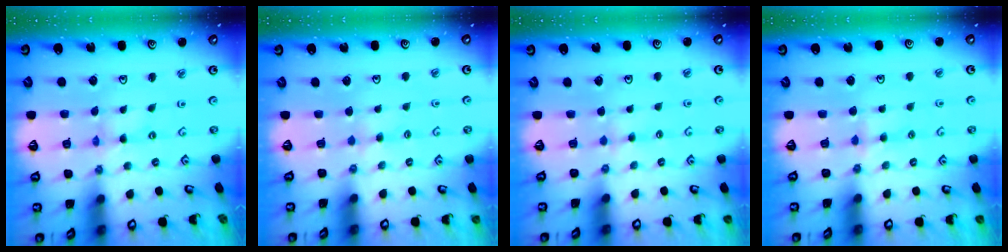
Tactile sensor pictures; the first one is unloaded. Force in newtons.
{"total": 1.9, "press": 1.8, "slide": 0.3}
{"total": 2.3, "press": 2.2, "slide": 0.4}
{"total": 3.9, "press": 3.9, "slide": 0.6}